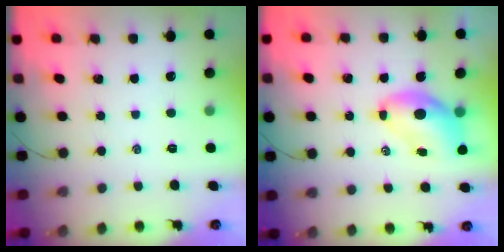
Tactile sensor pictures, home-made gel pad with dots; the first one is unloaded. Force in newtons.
{"total": 7.7, "press": 7.3, "slide": 2.2}